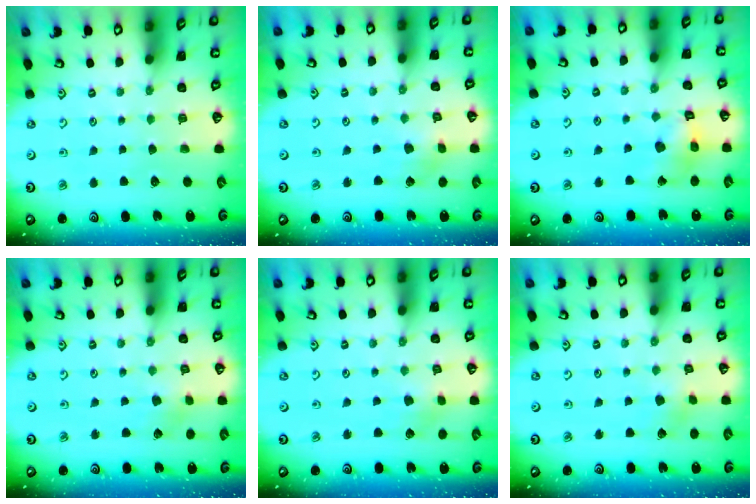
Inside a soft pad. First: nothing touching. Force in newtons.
{"total": 2.9, "press": 2.9, "slide": 0.1}
{"total": 10.1, "press": 10.1, "slide": 1.1}
{"total": 2.5, "press": 2.5, "slide": 0.5}
{"total": 2.7, "press": 2.7, "slide": 0.3}
{"total": 2.6, "press": 2.5, "slide": 0.8}